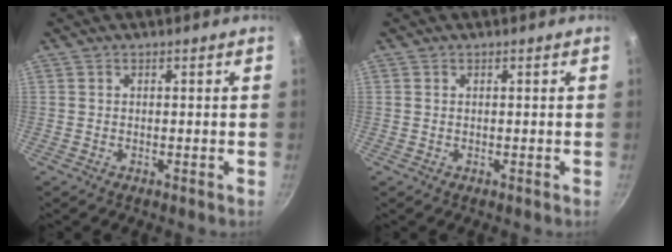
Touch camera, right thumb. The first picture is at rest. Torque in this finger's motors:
{"motor_torque": [-0.09, 0.30, 0.07, -0.12, 0.03]}